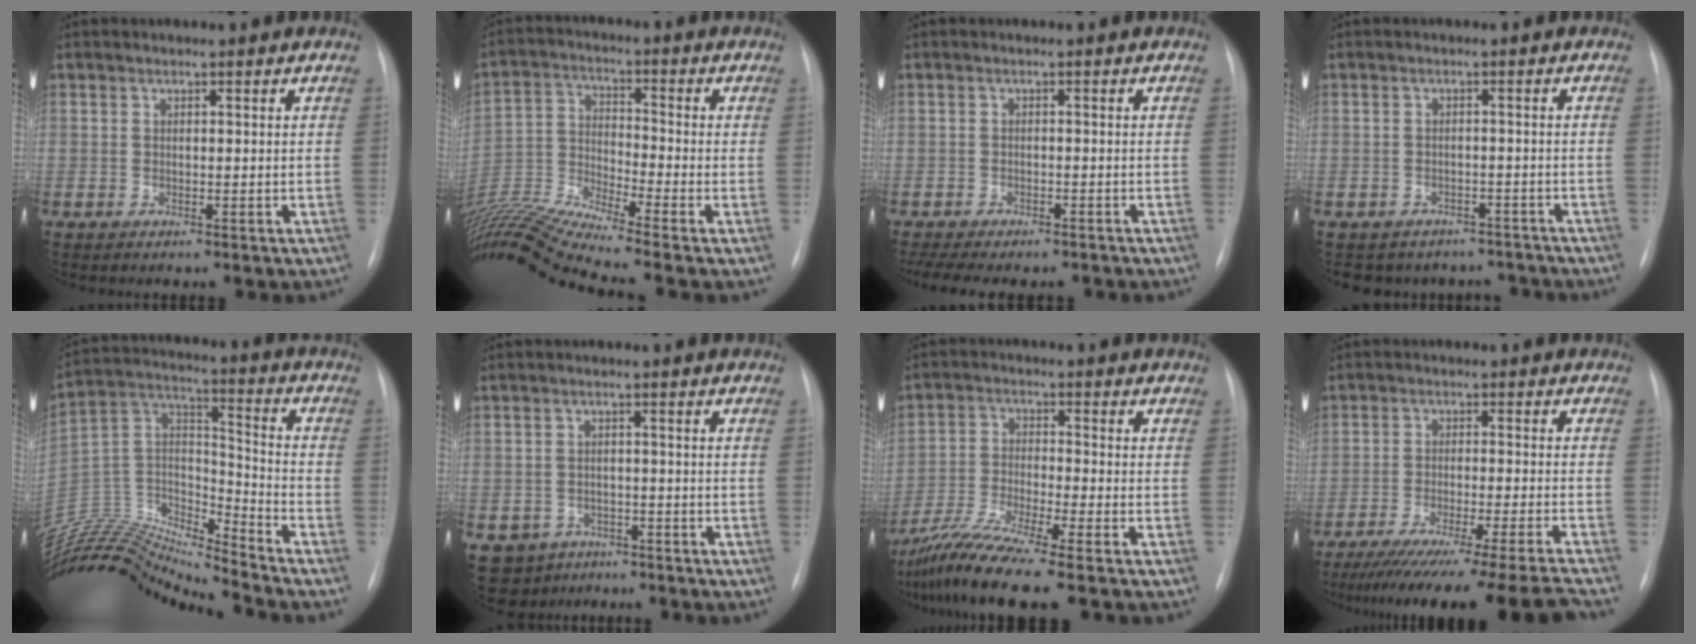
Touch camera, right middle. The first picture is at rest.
{"total": 14.7, "force": [-13.1, -2.3, 6.2], "torque": [-0.132, -0.003, -0.243]}
{"total": 11.4, "force": [-9.6, 3.7, 4.9], "torque": [-0.089, -0.001, -0.125]}
{"total": 8.6, "force": [-7.4, 4.4, 0.3], "torque": [0.004, 0.021, -0.080]}
{"total": 18.7, "force": [-18.3, -0.4, 3.7], "torque": [-0.061, 0.048, -0.330]}
{"total": 6.2, "force": [-3.9, 4.7, 1.1], "torque": [-0.018, 0.007, -0.052]}
{"total": 10.0, "force": [-8.0, -1.1, 5.9], "torque": [-0.114, -0.034, -0.145]}
{"total": 21.2, "force": [-18.9, -2.8, 9.1], "torque": [-0.107, -0.057, -0.273]}